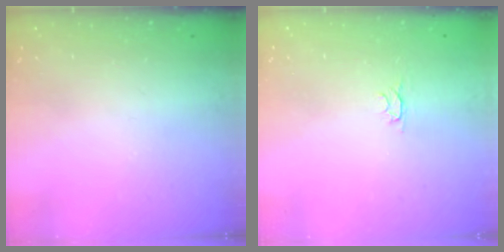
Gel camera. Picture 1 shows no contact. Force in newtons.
{"total": 2.4, "press": 2.3, "slide": 0.5}